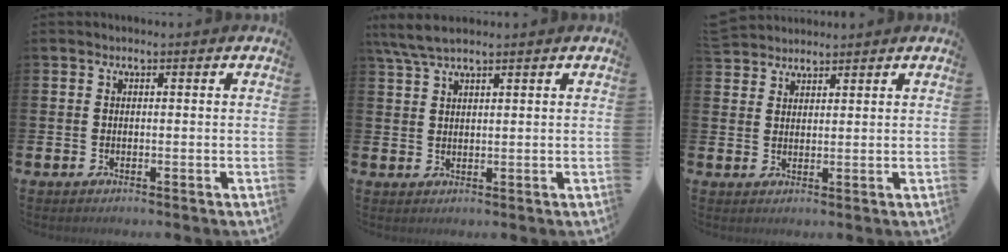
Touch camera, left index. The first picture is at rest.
{"total": 4.4, "force": [3.7, 0.7, 2.4], "torque": [-0.054, -0.004, 0.067]}
{"total": 3.0, "force": [2.9, 0.5, -0.3], "torque": [0.013, -0.015, 0.053]}